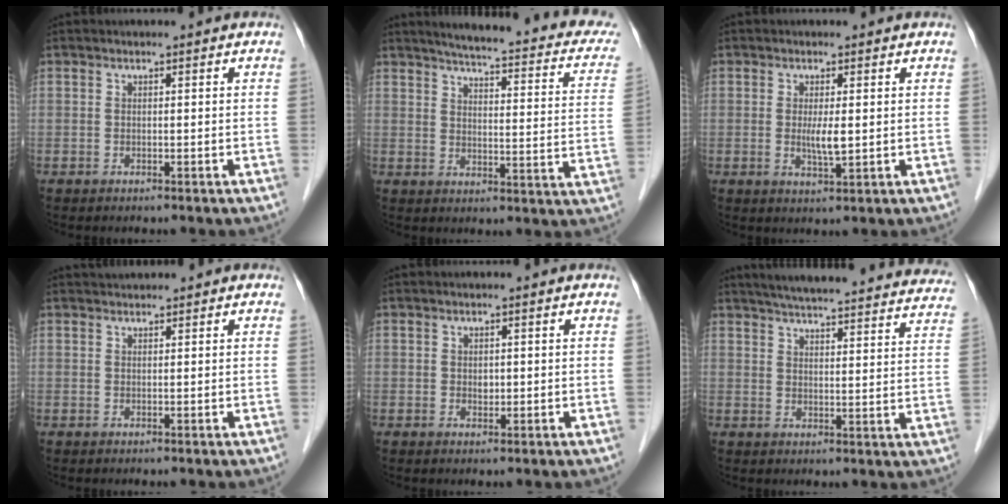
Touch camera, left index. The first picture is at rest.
{"total": 21.8, "force": [18.2, 3.5, 11.4], "torque": [-0.139, -0.024, 0.200]}
{"total": 3.1, "force": [0.0, 0.4, 3.1], "torque": [-0.060, -0.010, 0.002]}
{"total": 1.5, "force": [1.4, 0.3, 0.3], "torque": [-0.009, 0.017, 0.025]}
{"total": 1.1, "force": [0.0, 0.8, 0.8], "torque": [-0.012, -0.003, 0.001]}
{"total": 30.9, "force": [28.4, 3.4, 11.5], "torque": [-0.177, -0.052, 0.336]}